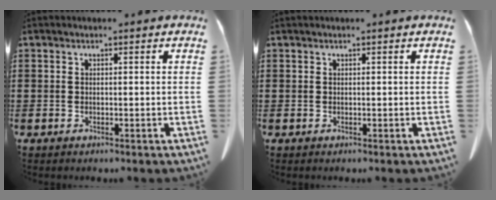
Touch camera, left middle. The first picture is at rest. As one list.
[{"total": 0.0}]